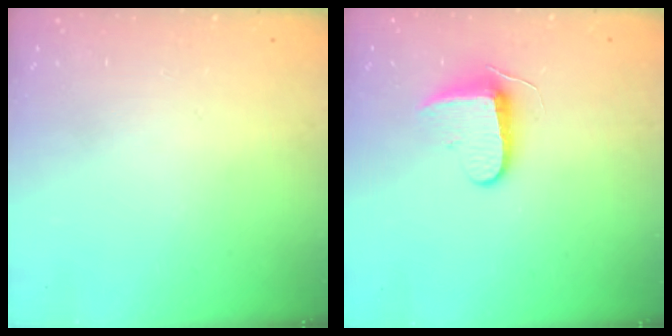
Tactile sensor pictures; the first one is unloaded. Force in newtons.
{"total": 9.4, "press": 9.3, "slide": 0.9}